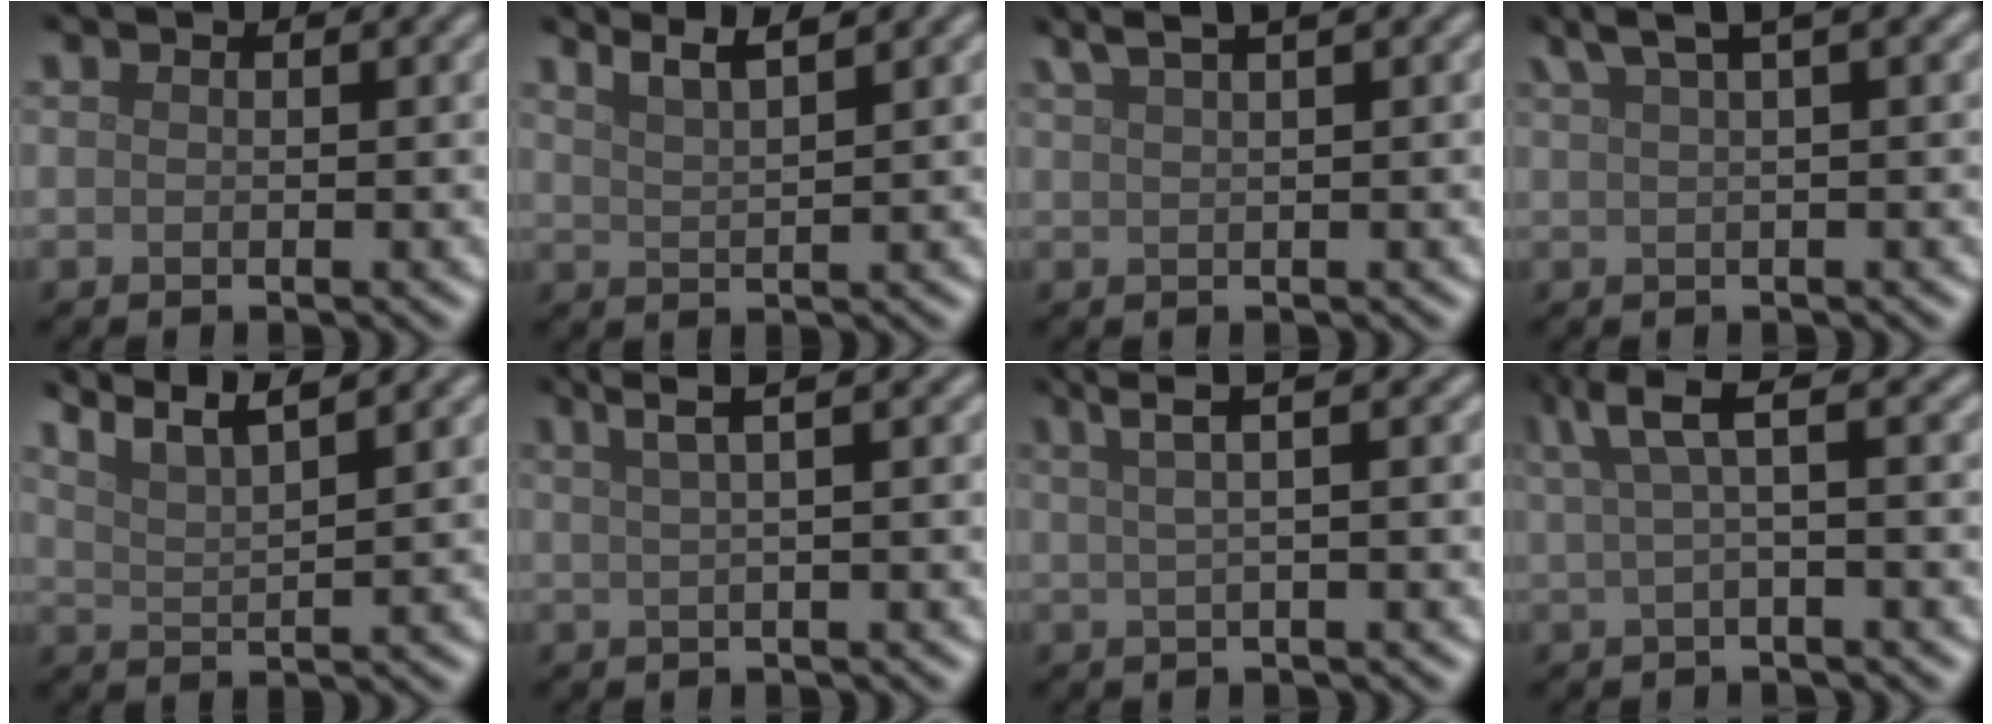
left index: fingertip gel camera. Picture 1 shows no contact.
{"total": 3.9, "force": [3.1, 0.8, 2.3], "torque": [-0.013, 0.019, 0.029]}
{"total": 4.4, "force": [3.1, 1.1, 2.9], "torque": [-0.038, 0.021, 0.035]}
{"total": 5.0, "force": [3.4, 1.0, 3.5], "torque": [-0.048, 0.021, 0.055]}
{"total": 5.7, "force": [4.7, 0.9, 3.0], "torque": [-0.040, 0.023, 0.054]}
{"total": 3.5, "force": [2.0, 0.7, 2.7], "torque": [-0.035, 0.013, 0.031]}
{"total": 3.4, "force": [1.7, 0.8, 2.9], "torque": [-0.042, 0.009, 0.026]}
{"total": 3.9, "force": [1.7, 0.8, 3.5], "torque": [-0.061, 0.013, 0.029]}